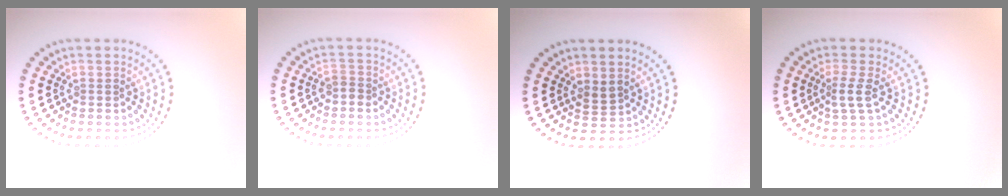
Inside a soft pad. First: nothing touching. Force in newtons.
{"total": 1.1, "press": 0.9, "slide": 0.6}
{"total": 1.4, "press": 1.2, "slide": 0.6}
{"total": 1.7, "press": 1.2, "slide": 1.1}